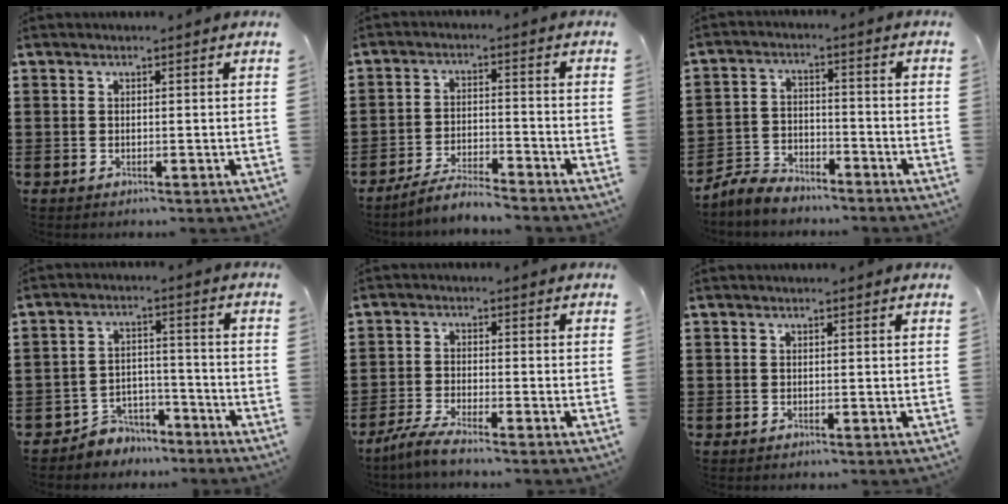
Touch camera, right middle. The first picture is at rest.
{"total": 4.7, "force": [-4.4, 0.3, 1.6], "torque": [-0.034, 0.000, -0.089]}
{"total": 5.1, "force": [-4.9, 1.2, 0.9], "torque": [-0.031, 0.007, -0.104]}
{"total": 4.9, "force": [-4.6, 1.6, 0.0], "torque": [-0.007, 0.012, -0.097]}
{"total": 3.7, "force": [-3.3, 0.1, 1.8], "torque": [-0.046, -0.005, -0.067]}
{"total": 0.0}